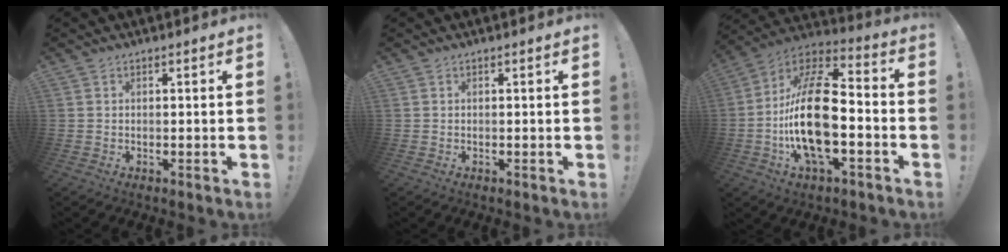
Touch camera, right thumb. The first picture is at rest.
{"total": 0.0}
{"total": 23.9, "force": [-4.3, 11.1, 20.7], "torque": [-0.404, 0.022, -0.072]}